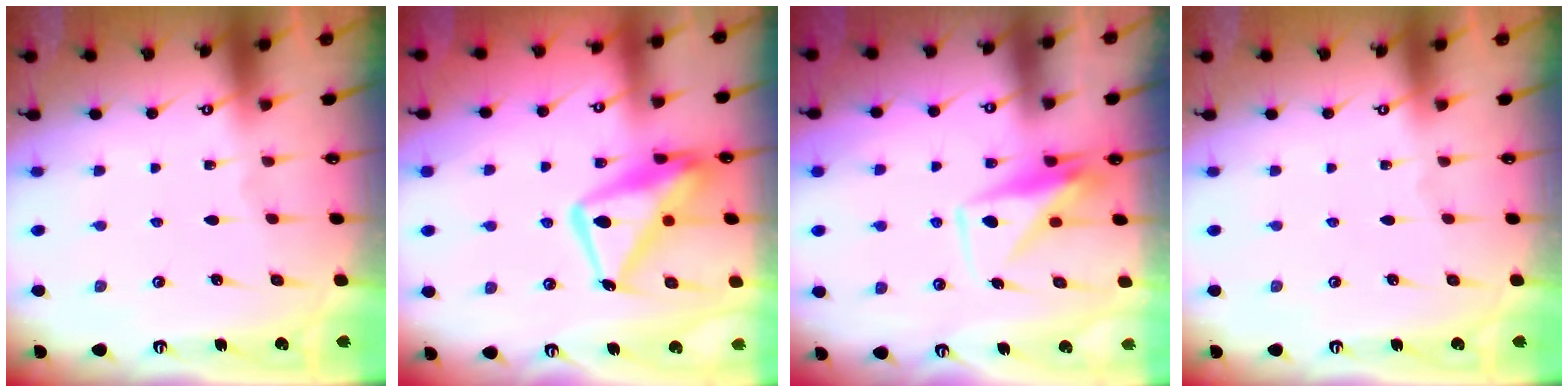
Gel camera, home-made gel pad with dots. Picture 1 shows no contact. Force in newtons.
{"total": 15.0, "press": 14.9, "slide": 1.6}
{"total": 9.6, "press": 9.6, "slide": 0.3}
{"total": 0.0}